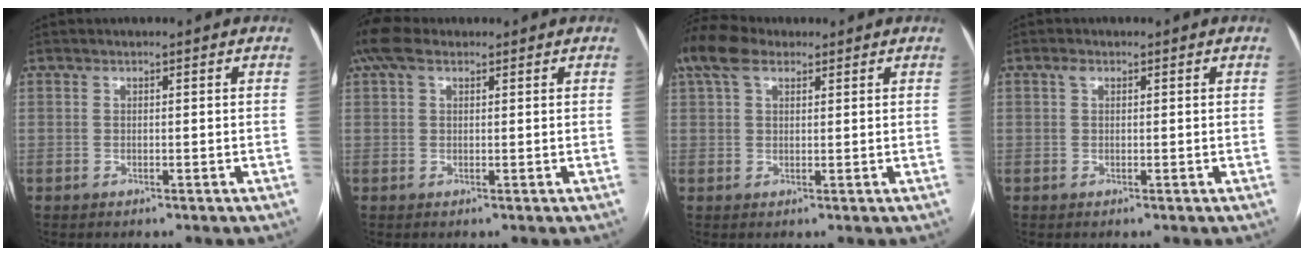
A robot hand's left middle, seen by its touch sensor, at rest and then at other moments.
{"total": 4.7, "force": [3.1, 2.2, 2.8], "torque": [-0.073, 0.041, 0.065]}
{"total": 7.7, "force": [5.1, 3.6, 4.6], "torque": [-0.109, 0.042, 0.100]}
{"total": 0.9, "force": [0.4, 0.5, 0.6], "torque": [-0.016, 0.010, 0.008]}